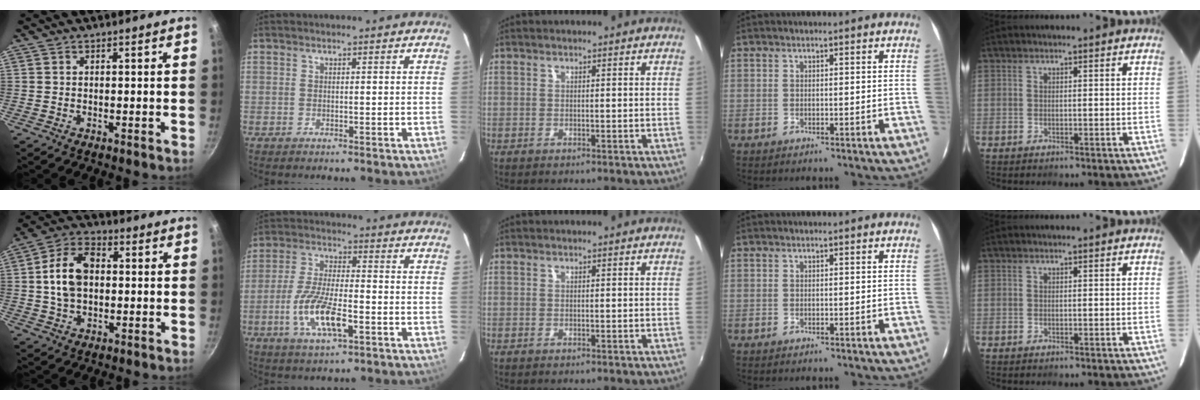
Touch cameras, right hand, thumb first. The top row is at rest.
{"thumb": {"total": 11.2, "force": [0.7, 7.5, 8.2], "torque": [-0.133, 0.023, 0.003]}, "index": {"total": 11.8, "force": [-4.5, 3.5, 10.4], "torque": [-0.216, -0.010, -0.082]}}